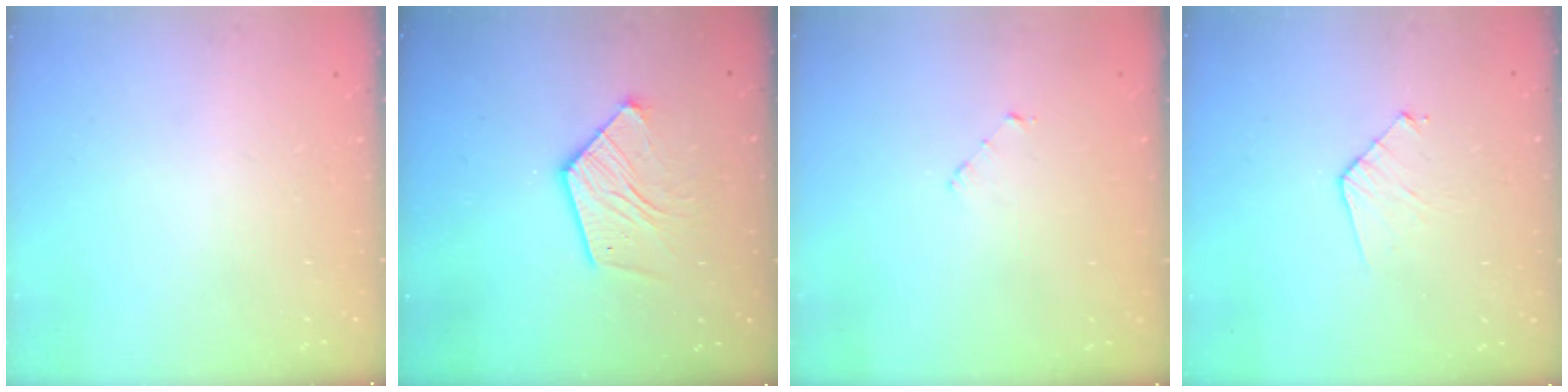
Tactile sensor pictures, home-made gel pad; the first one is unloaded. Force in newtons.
{"total": 12.5, "press": 12.4, "slide": 1.3}
{"total": 2.9, "press": 2.9, "slide": 0.2}
{"total": 5.9, "press": 5.9, "slide": 0.5}